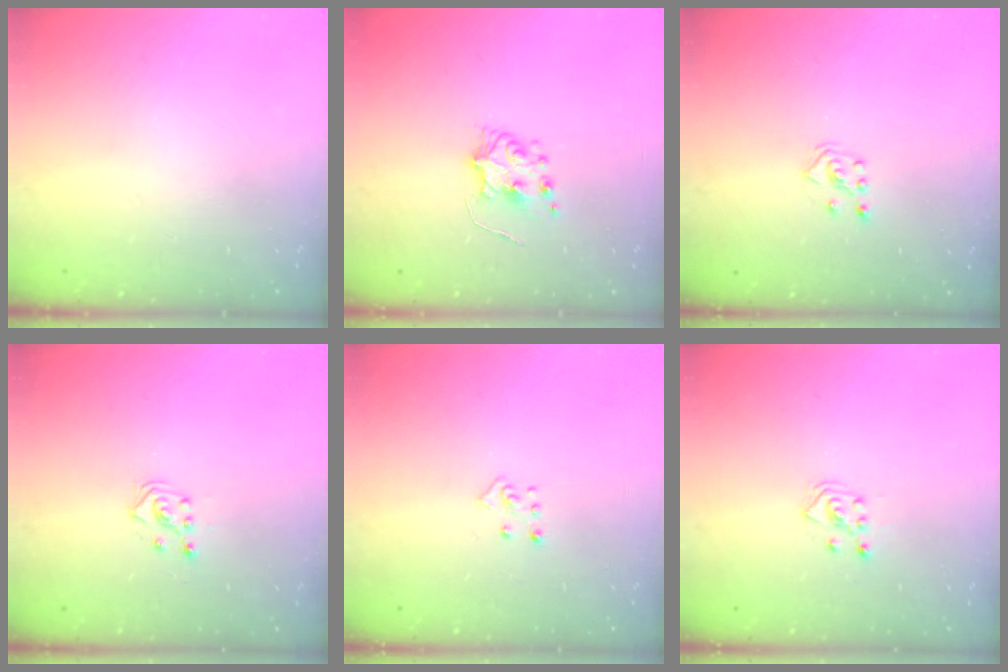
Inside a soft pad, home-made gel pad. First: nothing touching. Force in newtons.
{"total": 6.4, "press": 6.4, "slide": 0.4}
{"total": 3.5, "press": 3.4, "slide": 0.9}
{"total": 2.9, "press": 2.7, "slide": 1.0}
{"total": 3.9, "press": 3.8, "slide": 0.3}
{"total": 3.7, "press": 3.6, "slide": 0.8}